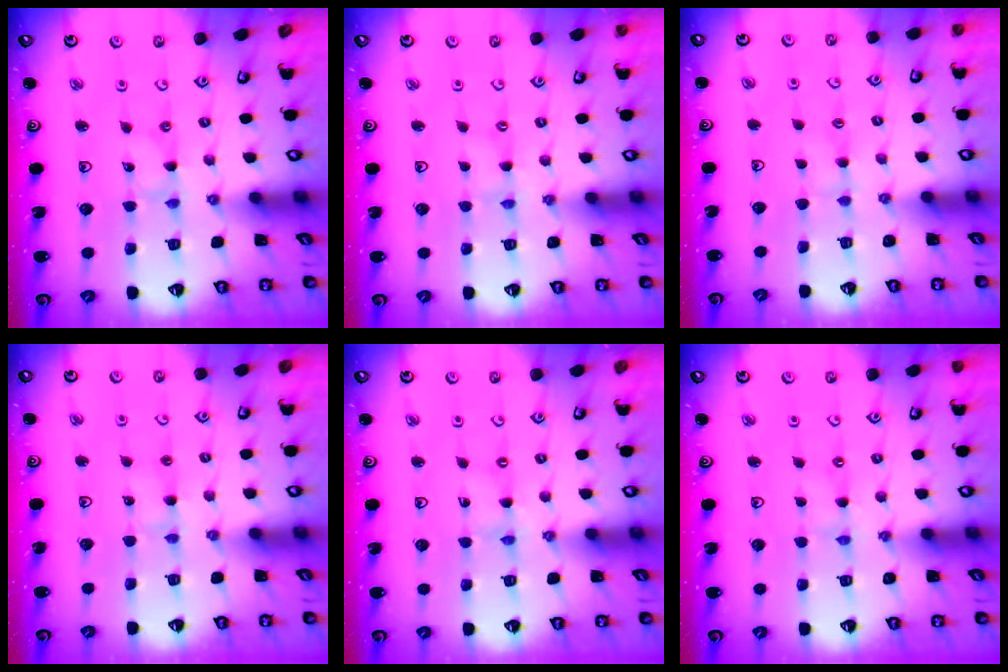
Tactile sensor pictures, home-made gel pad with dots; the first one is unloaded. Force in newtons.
{"total": 0.0}
{"total": 2.0, "press": 1.9, "slide": 0.4}
{"total": 2.4, "press": 2.4, "slide": 0.3}
{"total": 0.5, "press": 0.5, "slide": 0.1}
{"total": 1.1, "press": 1.0, "slide": 0.4}